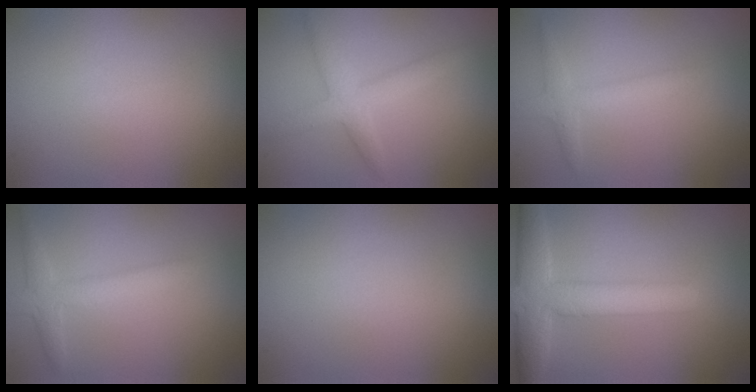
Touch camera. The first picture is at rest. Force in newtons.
{"total": 3.0, "press": 3.0, "slide": 0.2}
{"total": 2.0, "press": 2.0, "slide": 0.1}
{"total": 2.3, "press": 2.3, "slide": 0.0}
{"total": 0.0}
{"total": 6.0, "press": 6.0, "slide": 0.3}